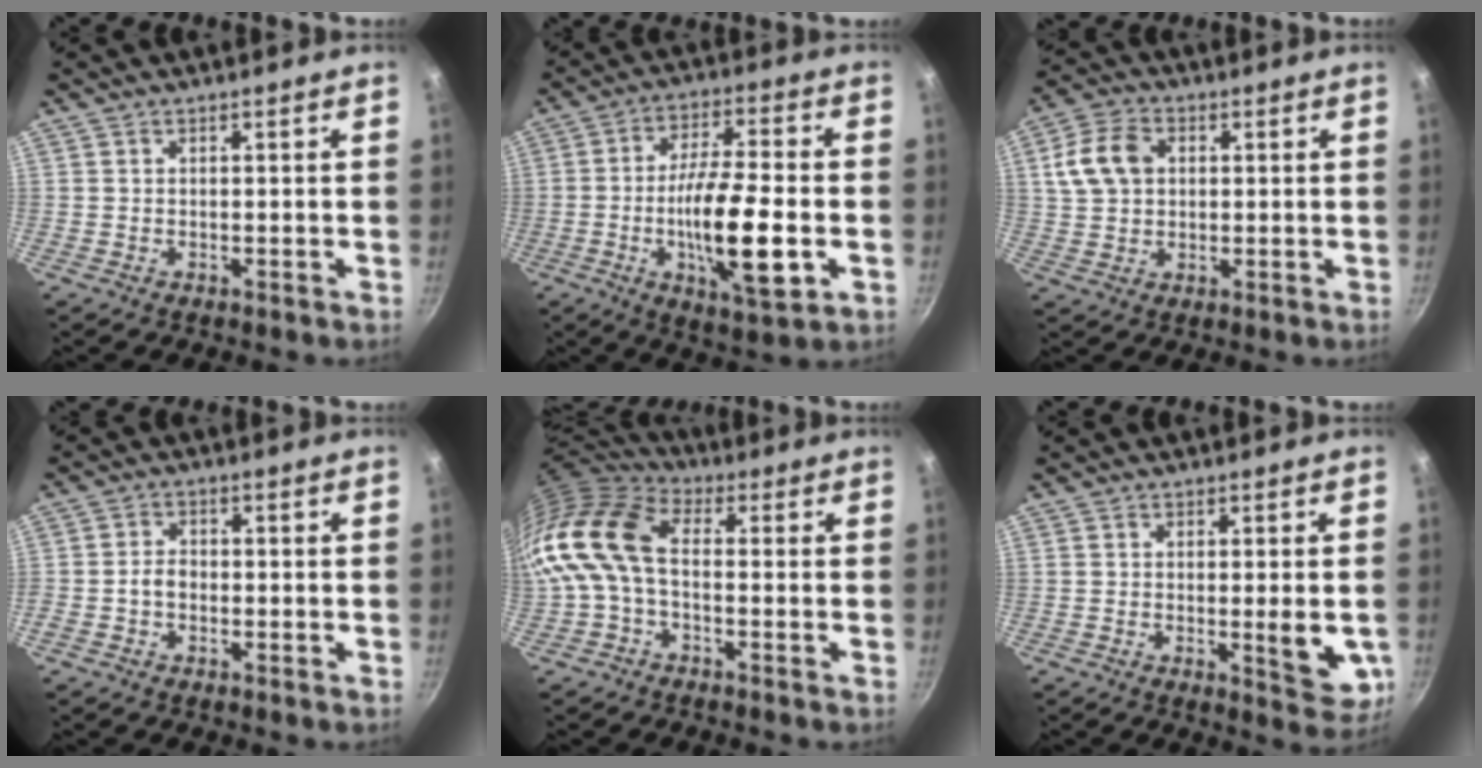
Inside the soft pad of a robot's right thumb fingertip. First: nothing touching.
{"total": 16.8, "force": [-3.7, 4.9, 15.7], "torque": [-0.272, 0.012, -0.066]}
{"total": 9.2, "force": [2.0, 6.8, 5.8], "torque": [-0.099, 0.010, 0.030]}
{"total": 2.7, "force": [-0.8, 2.0, 1.6], "torque": [-0.023, 0.017, -0.019]}
{"total": 14.1, "force": [-1.0, 8.4, 11.2], "torque": [-0.228, 0.026, -0.037]}
{"total": 7.3, "force": [-1.0, 1.9, 7.0], "torque": [-0.088, -0.013, -0.009]}